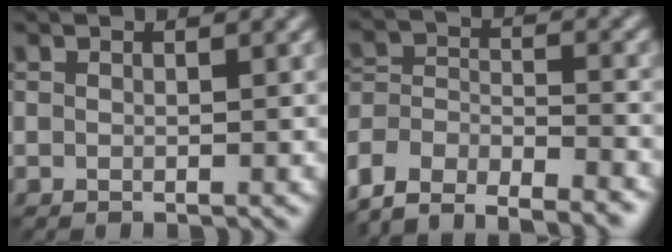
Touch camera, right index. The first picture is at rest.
{"total": 8.4, "force": [-7.6, 3.0, 2.3], "torque": [-0.029, 0.004, -0.125]}